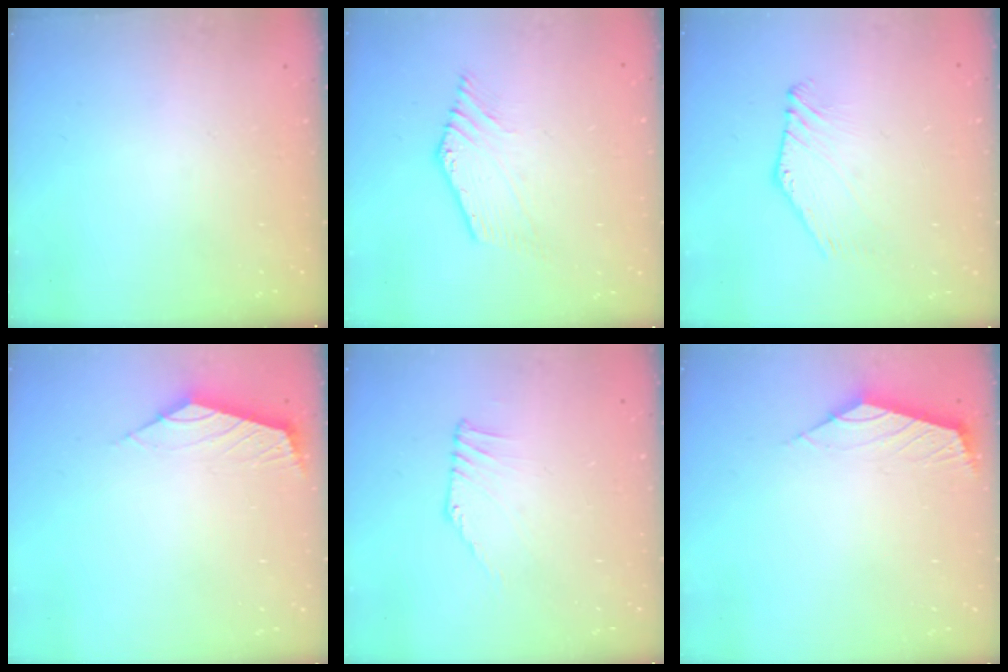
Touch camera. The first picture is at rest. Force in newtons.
{"total": 1.8, "press": 1.8, "slide": 0.2}
{"total": 1.1, "press": 1.1, "slide": 0.2}
{"total": 2.5, "press": 2.5, "slide": 0.6}
{"total": 0.5, "press": 0.2, "slide": 0.5}
{"total": 2.6, "press": 2.5, "slide": 0.6}